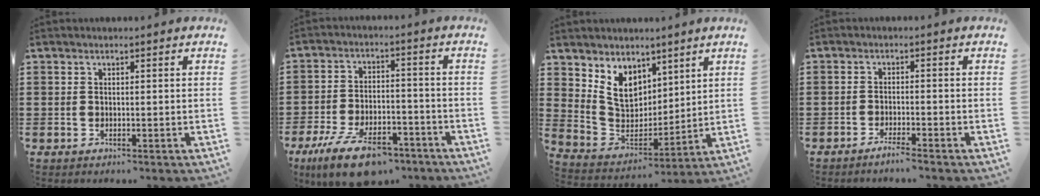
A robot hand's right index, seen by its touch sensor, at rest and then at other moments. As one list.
[{"total": 10.3, "force": [-7.5, 3.5, 6.1], "torque": [-0.128, 0.018, -0.139]}, {"total": 8.1, "force": [4.4, 6.1, 2.9], "torque": [-0.089, -0.014, 0.091]}, {"total": 2.0, "force": [-1.8, -0.1, 0.8], "torque": [-0.013, 0.000, -0.033]}]